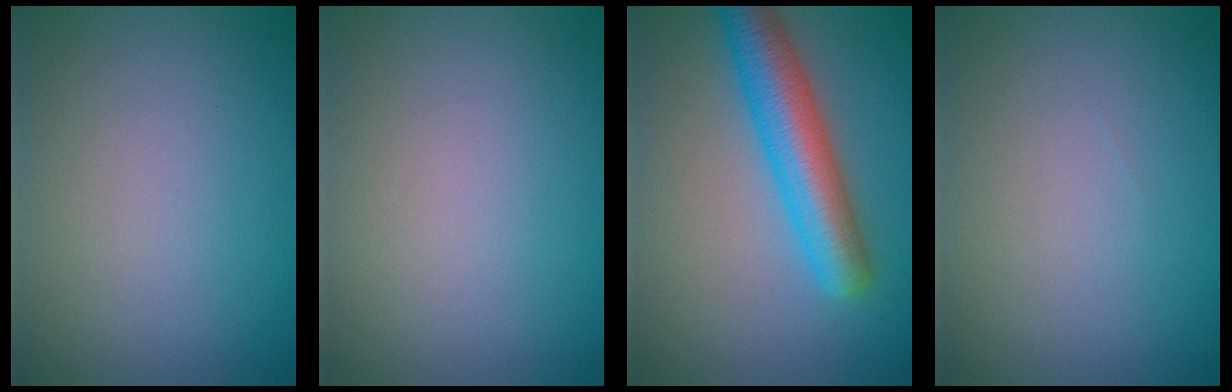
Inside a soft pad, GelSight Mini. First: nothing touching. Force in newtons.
{"total": 0.0}
{"total": 6.3, "press": 6.2, "slide": 0.3}
{"total": 0.0}